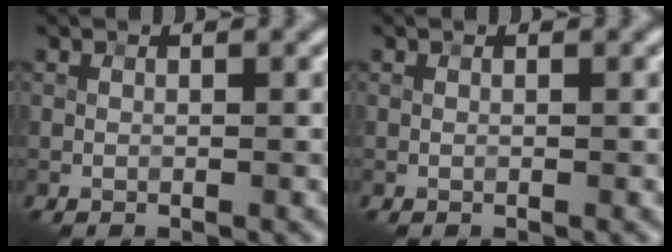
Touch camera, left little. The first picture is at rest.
{"total": 0.0}